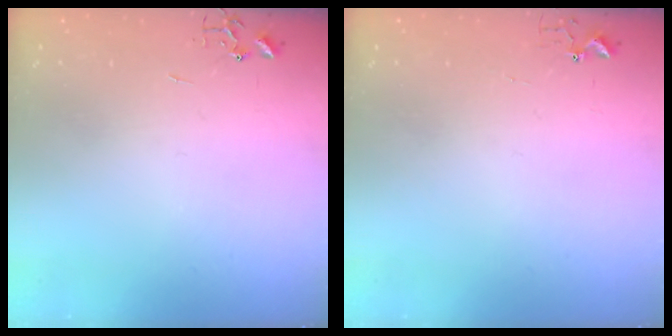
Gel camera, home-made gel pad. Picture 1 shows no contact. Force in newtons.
{"total": 2.7, "press": 2.7, "slide": 0.3}